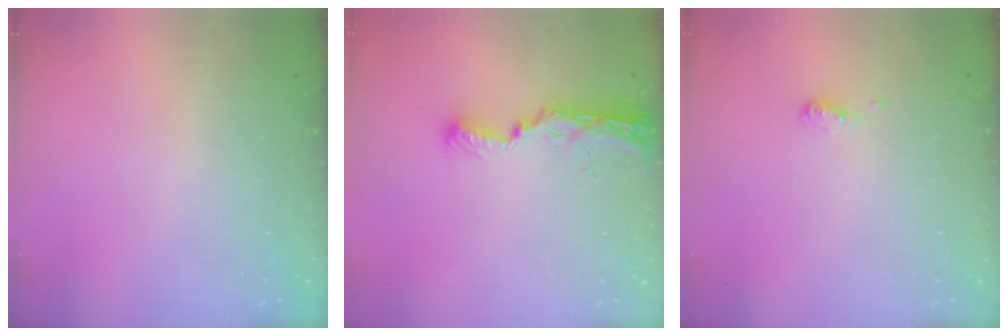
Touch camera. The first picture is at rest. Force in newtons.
{"total": 11.2, "press": 9.8, "slide": 5.4}
{"total": 6.1, "press": 6.0, "slide": 1.3}